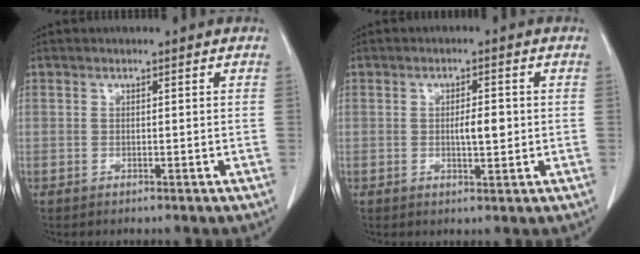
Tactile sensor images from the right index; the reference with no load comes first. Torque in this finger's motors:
{"motor_torque": [0.36, -0.16, 0.23, 0.07]}